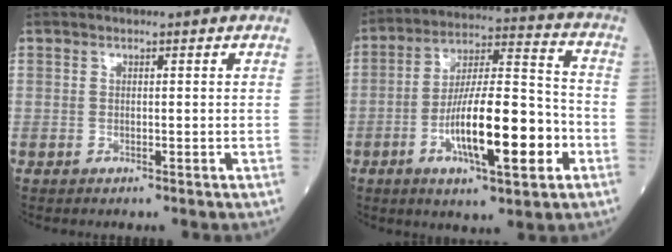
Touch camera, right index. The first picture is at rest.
{"total": 17.1, "force": [-5.4, 3.9, 15.7], "torque": [-0.280, 0.005, -0.086]}